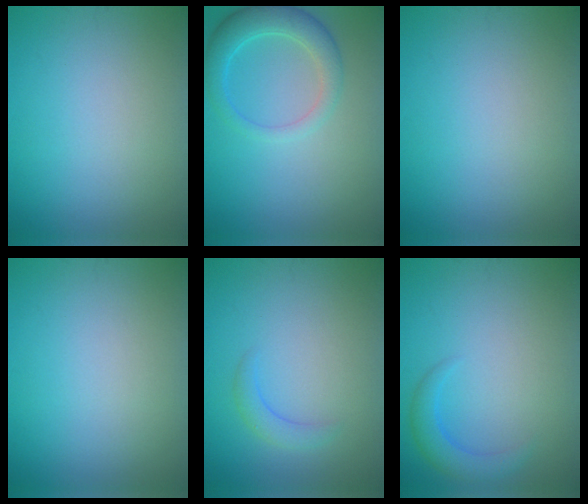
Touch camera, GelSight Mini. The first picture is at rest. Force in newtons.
{"total": 3.7, "press": 3.7, "slide": 0.4}
{"total": 0.0}
{"total": 0.0}
{"total": 1.6, "press": 1.6, "slide": 0.1}
{"total": 2.4, "press": 2.4, "slide": 0.2}